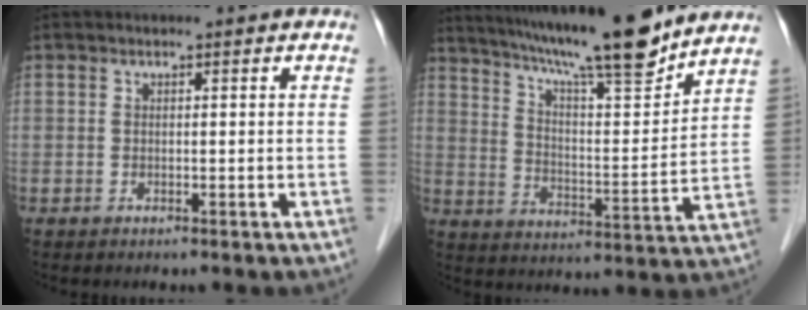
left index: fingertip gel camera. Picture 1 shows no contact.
{"total": 17.9, "force": [15.1, 0.6, 9.5], "torque": [-0.156, 0.002, 0.238]}